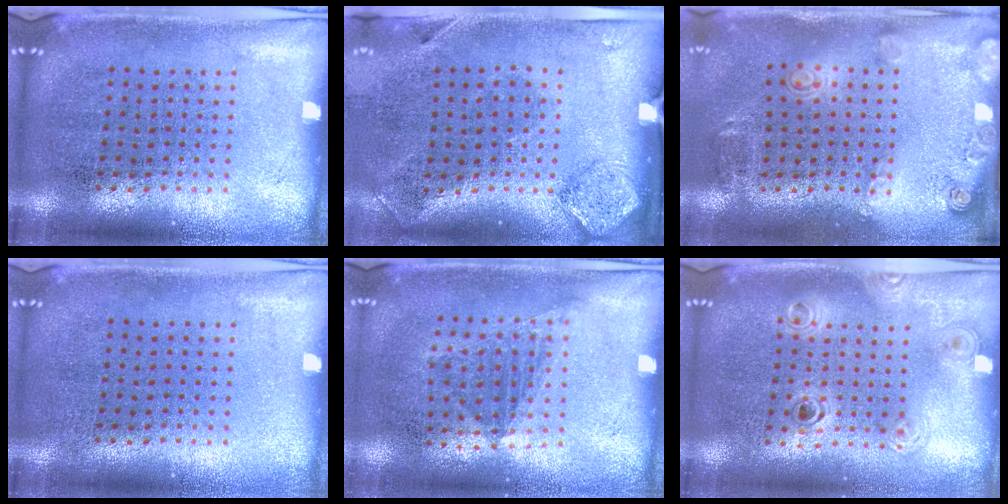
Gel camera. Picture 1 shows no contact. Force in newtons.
{"total": 2.0, "press": 1.1, "slide": 1.7}
{"total": 1.9, "press": 1.3, "slide": 1.4}
{"total": 0.0}
{"total": 1.1, "press": 0.8, "slide": 0.7}
{"total": 1.2, "press": 1.0, "slide": 0.6}